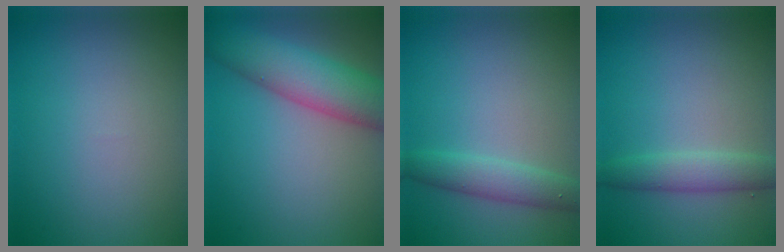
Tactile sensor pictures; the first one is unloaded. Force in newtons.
{"total": 7.2, "press": 7.2, "slide": 0.3}
{"total": 3.0, "press": 3.0, "slide": 0.1}
{"total": 2.8, "press": 2.8, "slide": 0.1}